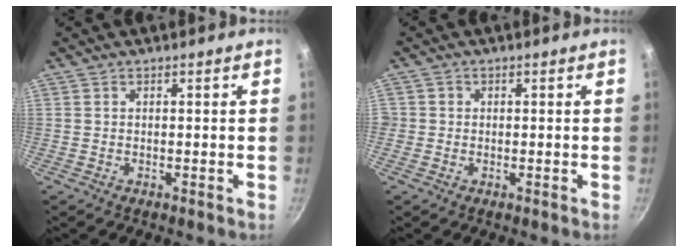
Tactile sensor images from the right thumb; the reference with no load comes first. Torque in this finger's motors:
{"motor_torque": [-0.28, 0.02, 0.28, 0.20, -0.02]}